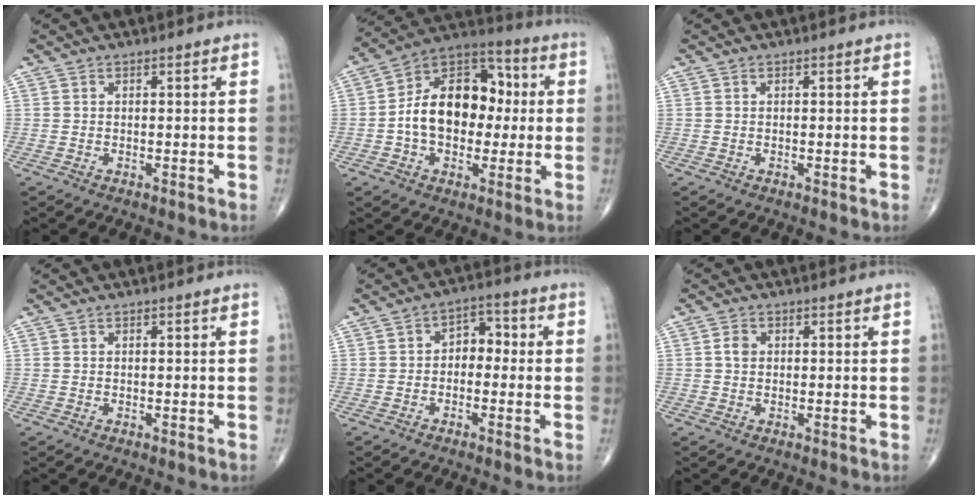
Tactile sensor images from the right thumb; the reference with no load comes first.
{"total": 17.5, "force": [0.0, 11.8, 12.9], "torque": [-0.169, 0.038, -0.008]}
{"total": 0.0}
{"total": 0.0}
{"total": 5.1, "force": [-0.5, 3.6, 3.5], "torque": [-0.025, 0.025, -0.023]}
{"total": 2.0, "force": [0.3, 1.6, 1.2], "torque": [-0.018, 0.004, 0.002]}